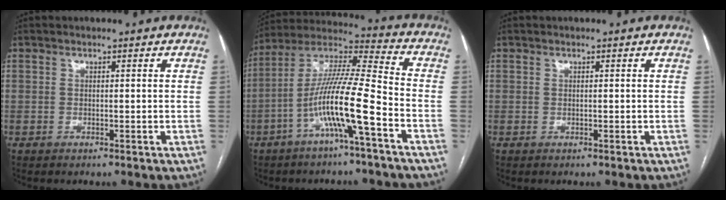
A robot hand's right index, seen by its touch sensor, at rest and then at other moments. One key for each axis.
{"total": 13.6, "fx": -5.4, "fy": 0.0, "fz": 12.5, "tx": -0.239, "ty": 0.014, "tz": -0.105}
{"total": 0.0}